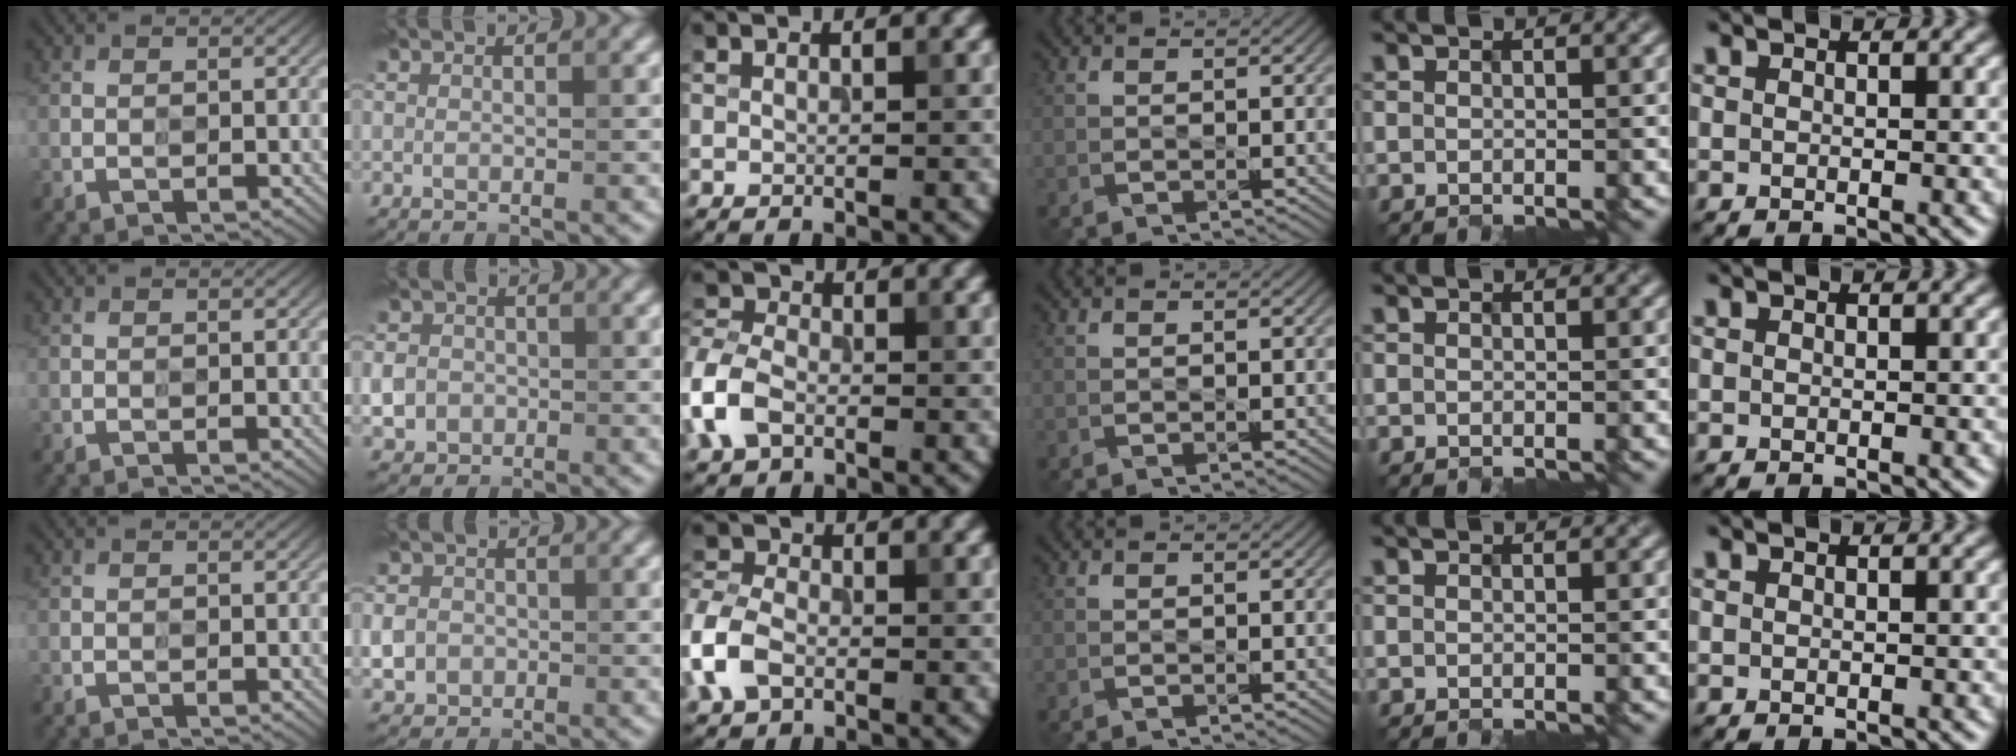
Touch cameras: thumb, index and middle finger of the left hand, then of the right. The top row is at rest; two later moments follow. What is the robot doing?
{"motion": "wipe", "object": "paper plate"}